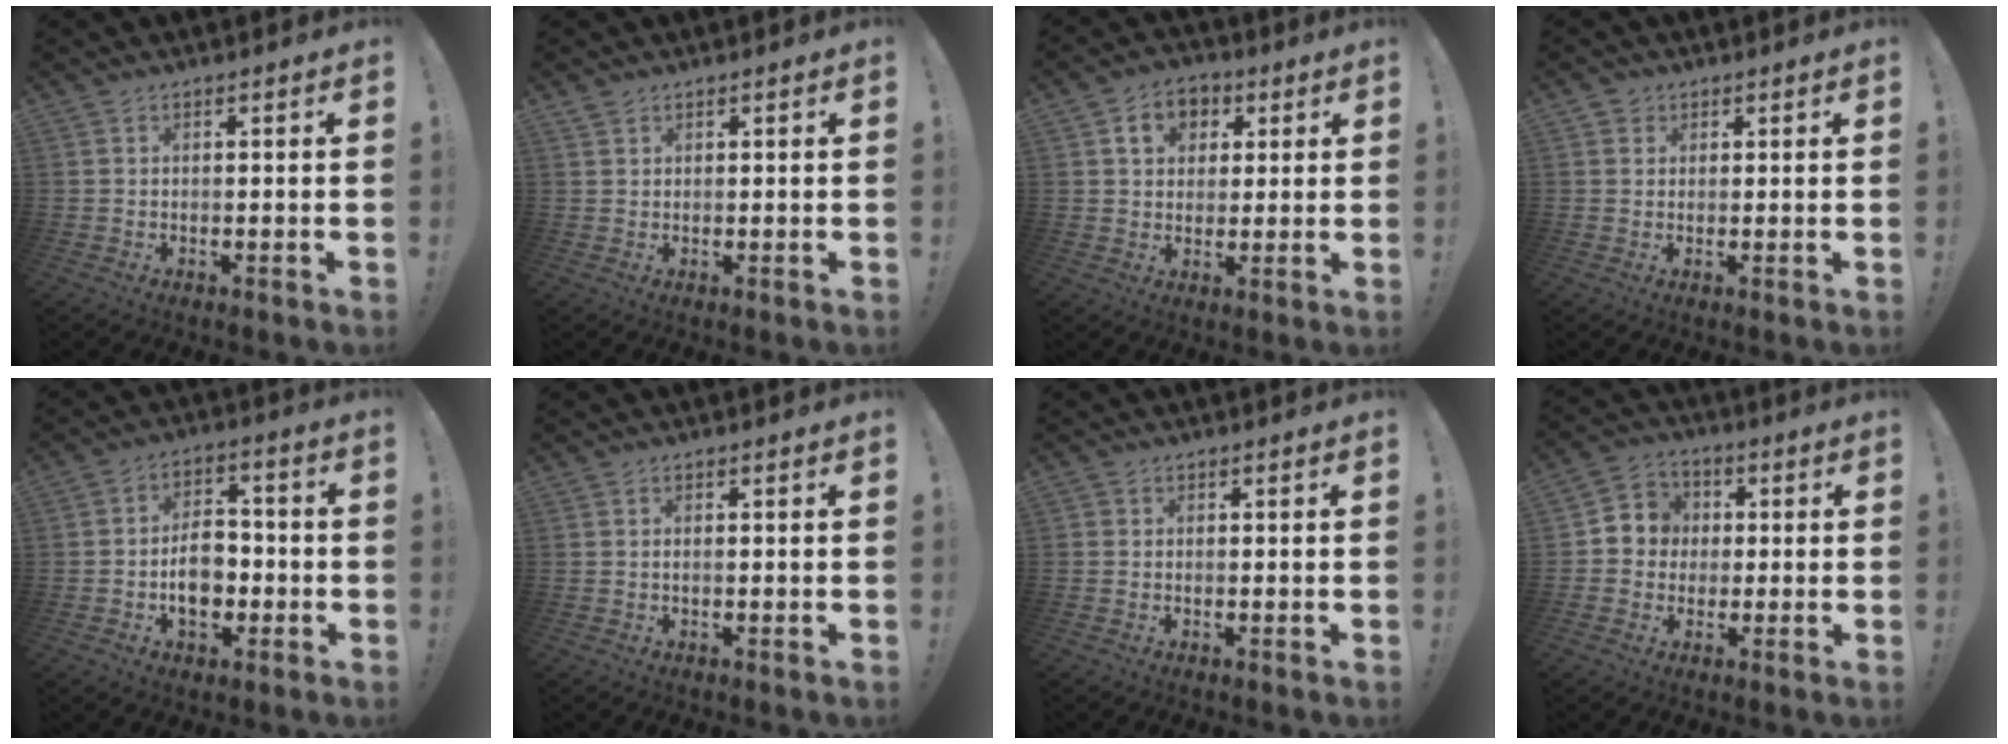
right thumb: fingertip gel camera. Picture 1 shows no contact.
{"total": 1.2, "force": [1.0, 0.6, 0.3], "torque": [-0.003, -0.003, 0.019]}
{"total": 8.6, "force": [3.0, 7.0, 4.0], "torque": [-0.054, -0.004, 0.058]}
{"total": 2.2, "force": [1.2, 1.9, 0.2], "torque": [-0.006, -0.001, 0.021]}
{"total": 10.9, "force": [-2.4, 8.0, 6.9], "torque": [-0.107, 0.015, -0.041]}
{"total": 0.8, "force": [-0.3, 0.0, 0.7], "torque": [-0.011, 0.000, -0.007]}
{"total": 0.5, "force": [0.0, 0.5, 0.0], "torque": [0.000, 0.001, 0.000]}
{"total": 7.3, "force": [-0.7, 7.1, 1.6], "torque": [-0.015, 0.014, -0.008]}